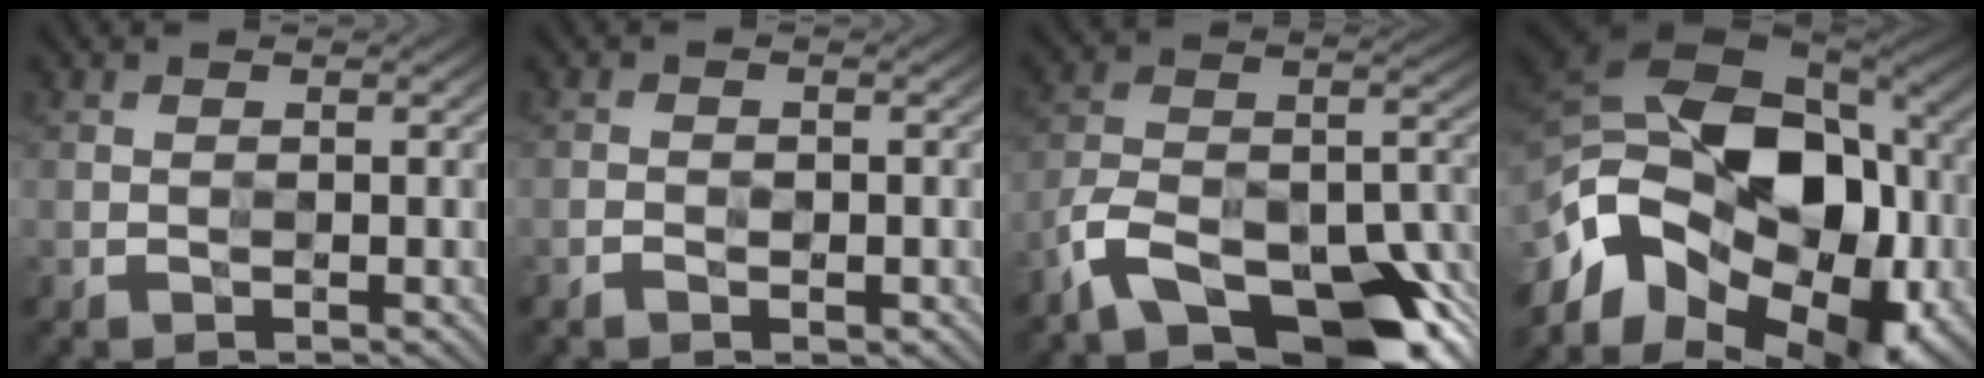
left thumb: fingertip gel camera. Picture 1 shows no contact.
{"total": 1.0, "force": [-0.6, 0.6, 0.5], "torque": [-0.008, -0.002, -0.013]}
{"total": 14.8, "force": [-10.1, 6.4, 8.8], "torque": [-0.176, -0.010, -0.176]}
{"total": 20.3, "force": [-5.5, 13.7, 13.9], "torque": [-0.301, -0.021, -0.089]}